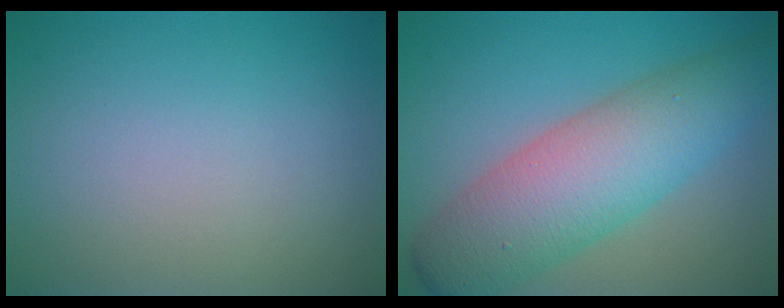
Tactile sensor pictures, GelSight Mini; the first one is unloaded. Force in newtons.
{"total": 8.4, "press": 8.4, "slide": 0.1}